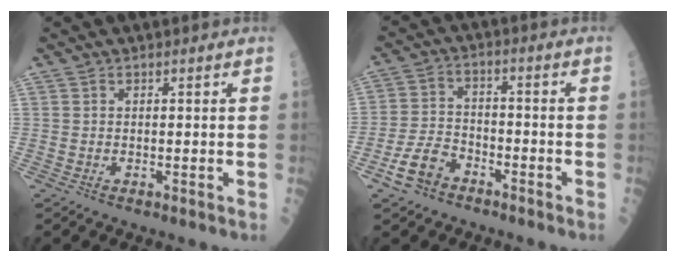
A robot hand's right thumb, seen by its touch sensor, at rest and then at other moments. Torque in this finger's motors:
{"motor_torque": [1.11, 0.08, 0.35, -0.41, 0.17]}